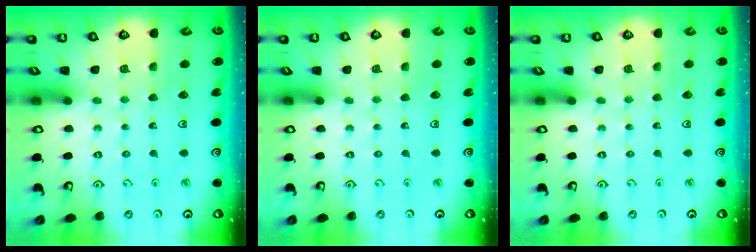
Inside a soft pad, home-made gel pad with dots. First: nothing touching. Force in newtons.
{"total": 0.0}
{"total": 0.0}